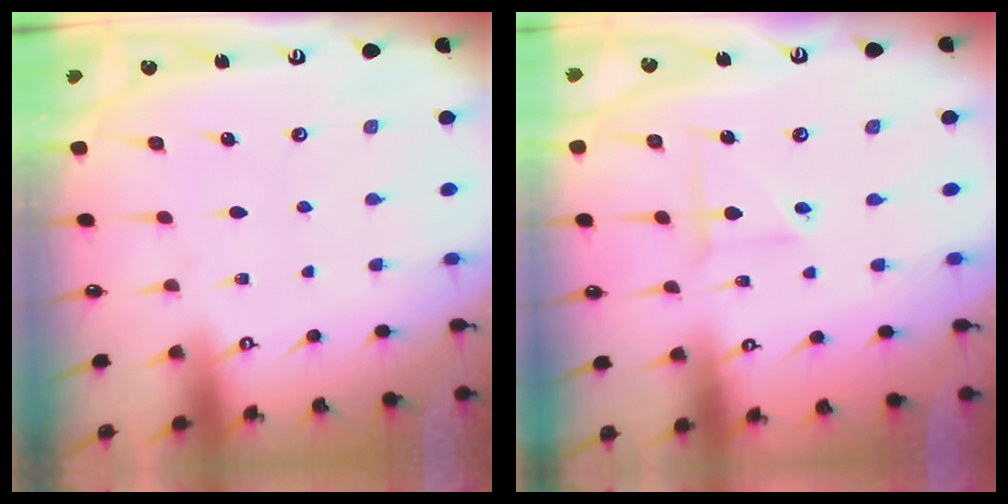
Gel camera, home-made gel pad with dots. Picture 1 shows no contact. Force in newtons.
{"total": 2.9, "press": 2.9, "slide": 0.2}